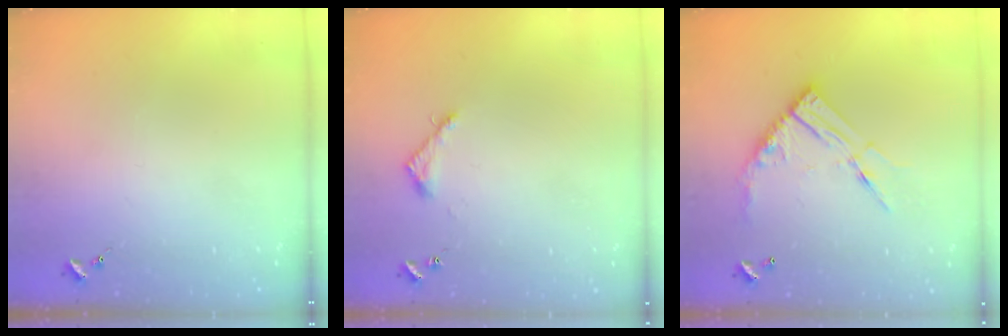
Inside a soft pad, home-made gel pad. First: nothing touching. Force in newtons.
{"total": 3.6, "press": 3.6, "slide": 0.4}
{"total": 14.1, "press": 14.0, "slide": 1.4}